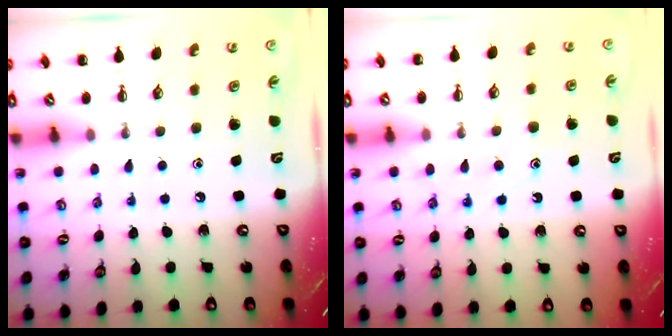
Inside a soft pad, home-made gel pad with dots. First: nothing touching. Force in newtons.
{"total": 10.2, "press": 10.2, "slide": 0.8}